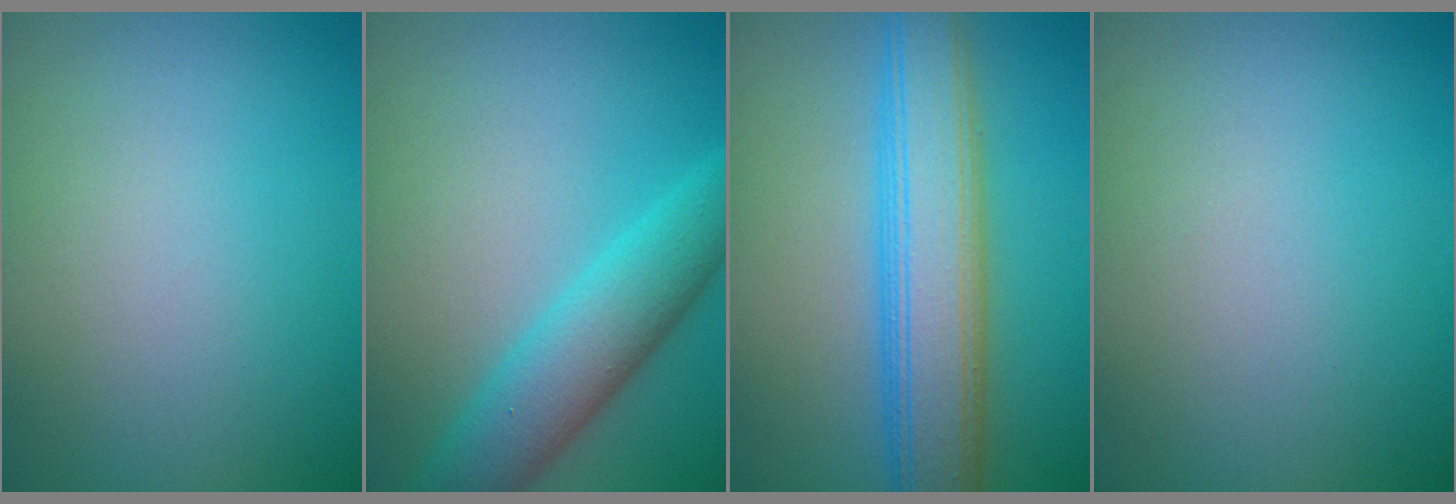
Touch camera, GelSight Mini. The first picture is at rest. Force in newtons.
{"total": 5.7, "press": 5.7, "slide": 0.1}
{"total": 7.5, "press": 7.5, "slide": 0.4}
{"total": 0.0}